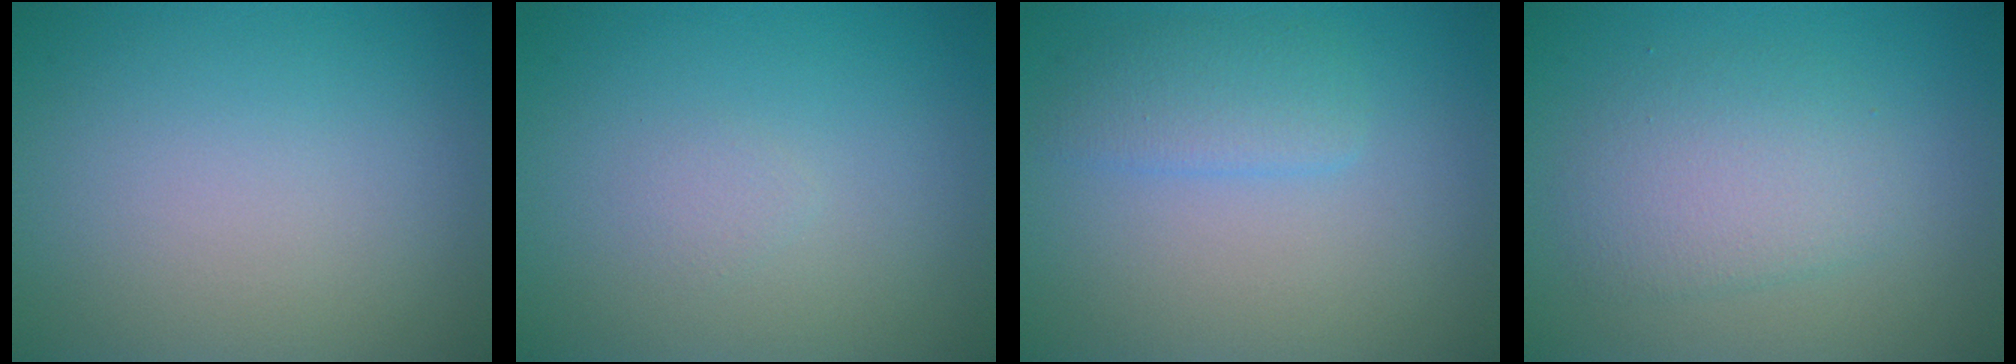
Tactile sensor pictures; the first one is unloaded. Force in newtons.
{"total": 0.7, "press": 0.7, "slide": 0.0}
{"total": 2.3, "press": 2.3, "slide": 0.1}
{"total": 3.5, "press": 3.5, "slide": 0.1}